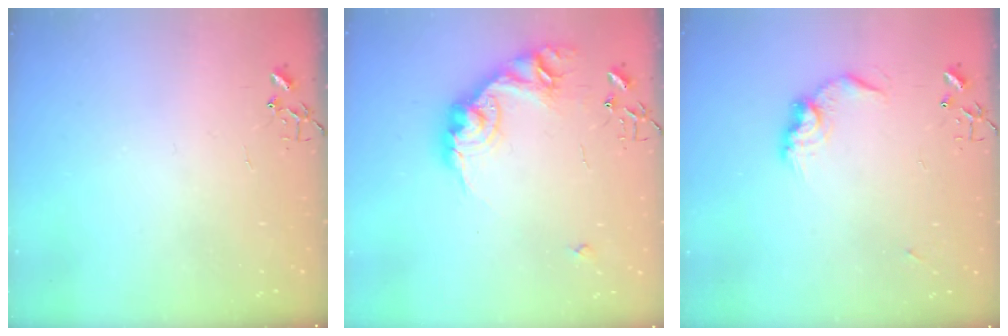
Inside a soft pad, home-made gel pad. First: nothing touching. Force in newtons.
{"total": 17.4, "press": 17.4, "slide": 0.4}
{"total": 10.5, "press": 10.4, "slide": 0.5}